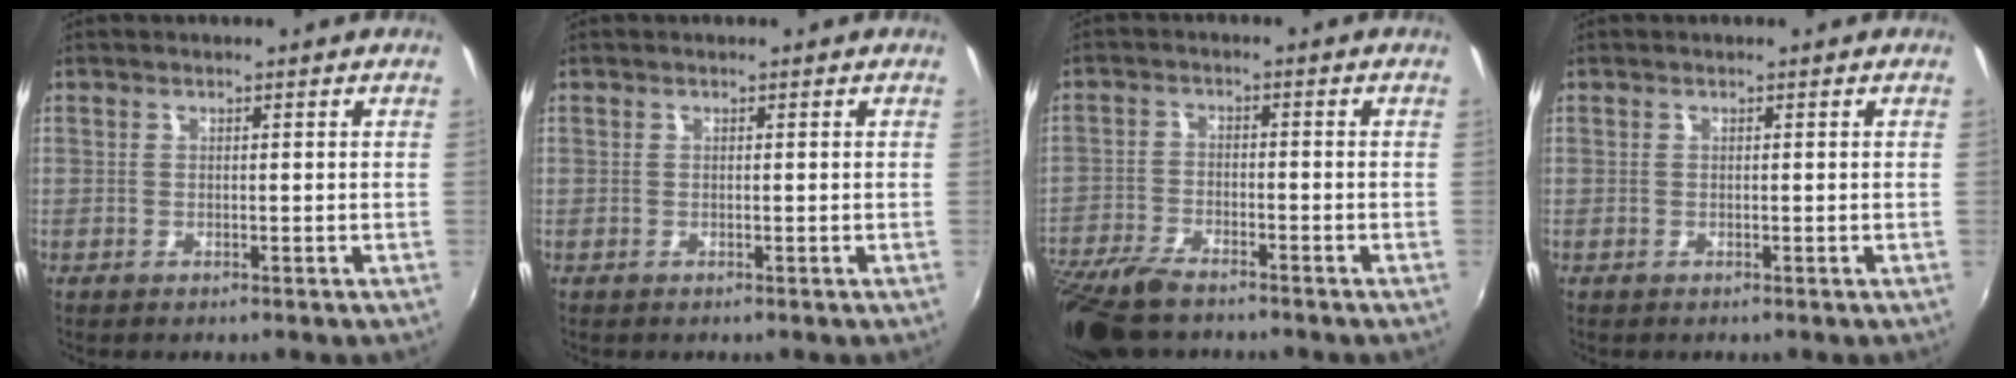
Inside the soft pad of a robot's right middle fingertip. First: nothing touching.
{"total": 0.0}
{"total": 12.1, "force": [-9.8, 3.9, 6.0], "torque": [-0.152, -0.029, -0.188]}
{"total": 0.0}